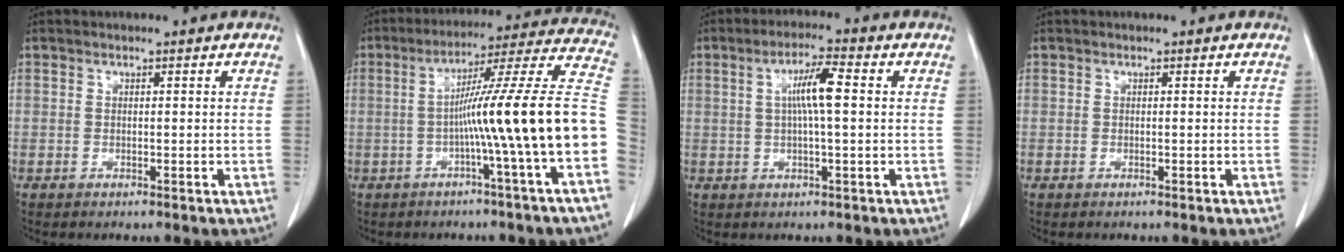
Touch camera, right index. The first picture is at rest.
{"total": 17.6, "force": [-3.7, -2.2, 17.1], "torque": [-0.245, 0.022, -0.067]}
{"total": 5.9, "force": [0.9, 0.3, 5.8], "torque": [-0.105, 0.008, 0.014]}
{"total": 0.0}